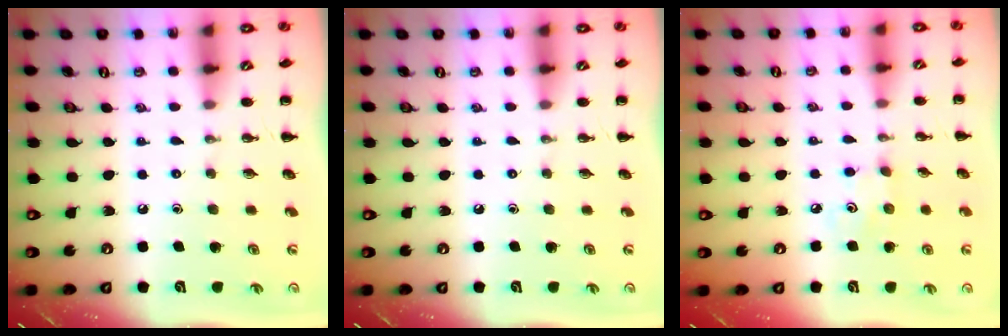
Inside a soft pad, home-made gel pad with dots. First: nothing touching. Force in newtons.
{"total": 0.0}
{"total": 3.1, "press": 3.0, "slide": 0.8}